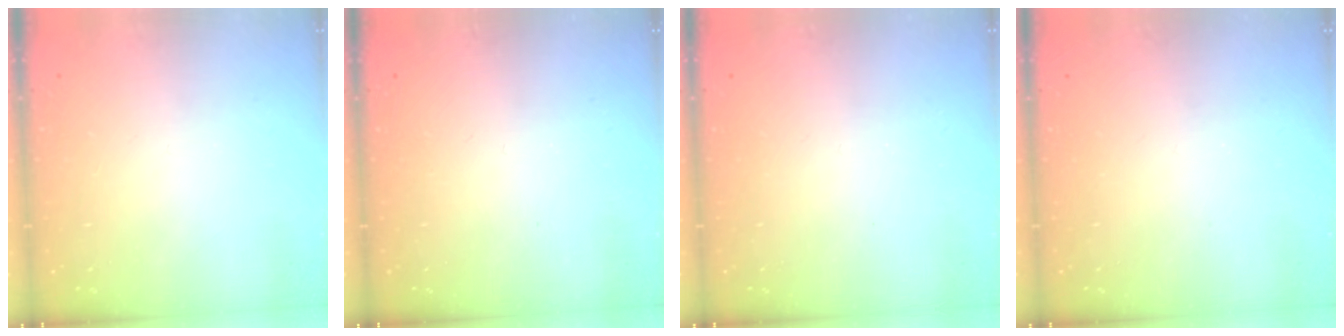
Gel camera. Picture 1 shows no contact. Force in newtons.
{"total": 0.0}
{"total": 0.0}
{"total": 0.0}